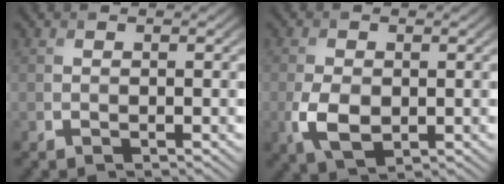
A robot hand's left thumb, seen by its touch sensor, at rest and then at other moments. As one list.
[{"total": 4.7, "force": [-0.8, 3.1, 3.5], "torque": [-0.086, -0.012, -0.015]}]